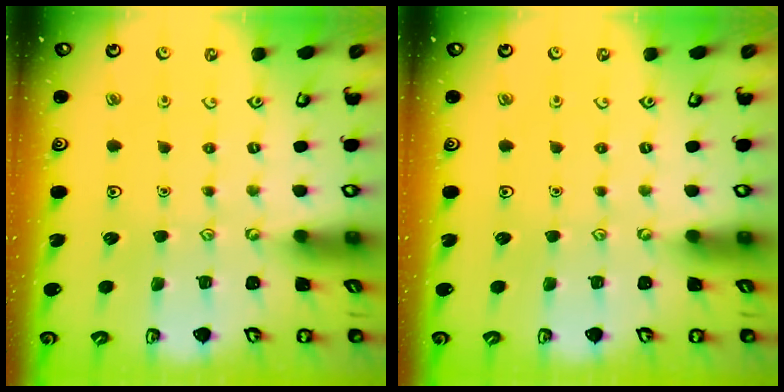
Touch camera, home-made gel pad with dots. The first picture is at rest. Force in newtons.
{"total": 0.0}